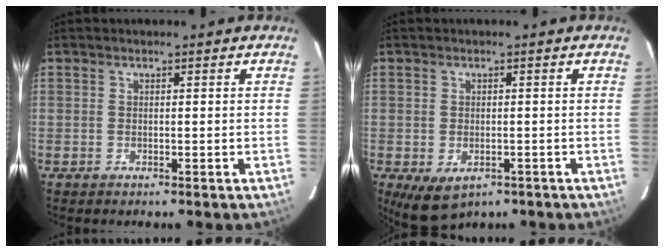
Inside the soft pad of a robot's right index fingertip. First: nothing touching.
{"total": 5.8, "force": [-3.4, 3.8, 2.9], "torque": [-0.051, -0.006, -0.039]}